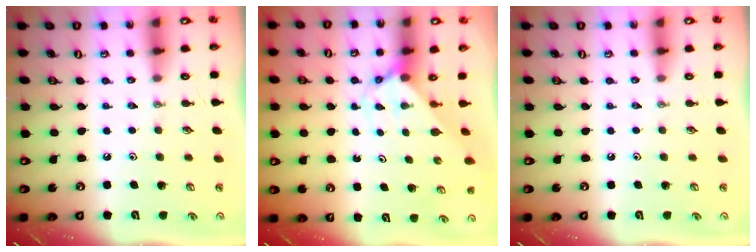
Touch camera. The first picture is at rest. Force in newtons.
{"total": 2.4, "press": 2.4, "slide": 0.2}
{"total": 0.0}